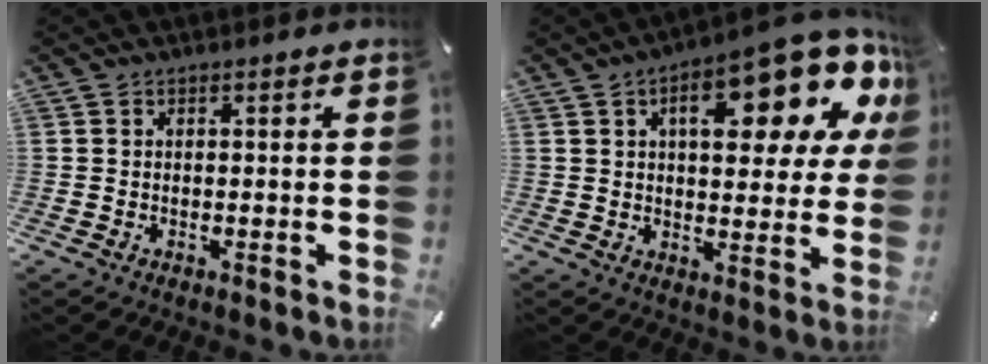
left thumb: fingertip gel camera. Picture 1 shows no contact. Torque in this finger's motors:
{"motor_torque": [2.45, 2.56, 1.67, -1.10, 0.20]}